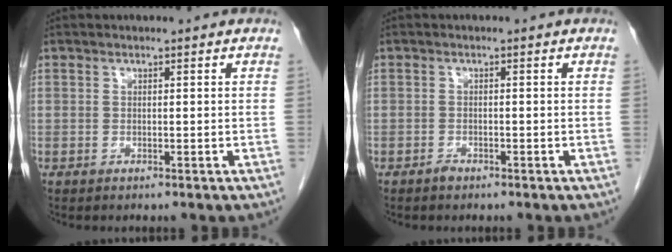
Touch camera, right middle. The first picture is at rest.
{"total": 0.8, "force": [-0.7, 0.3, 0.2], "torque": [-0.004, 0.001, -0.012]}